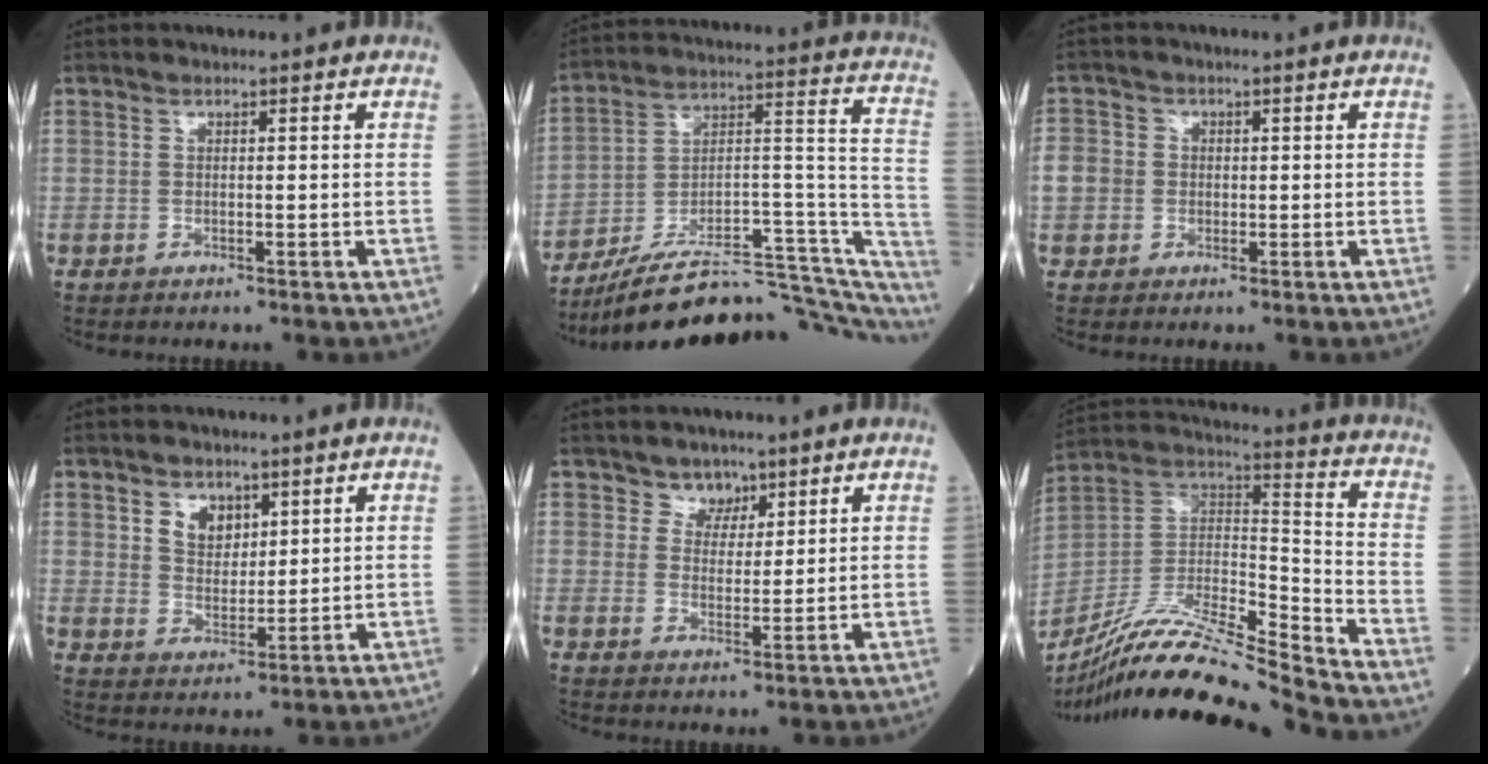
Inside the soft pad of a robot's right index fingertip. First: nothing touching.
{"total": 27.7, "force": [-23.9, 4.6, 13.3], "torque": [-0.132, 0.035, -0.345]}
{"total": 4.3, "force": [-0.4, 4.0, 1.5], "torque": [-0.035, 0.014, -0.008]}
{"total": 4.9, "force": [2.5, 3.3, 2.6], "torque": [-0.047, 0.004, 0.049]}
{"total": 3.4, "force": [2.4, 2.4, 0.4], "torque": [-0.001, -0.001, 0.039]}
{"total": 19.1, "force": [-17.1, -0.5, 8.5], "torque": [-0.172, 0.014, -0.316]}